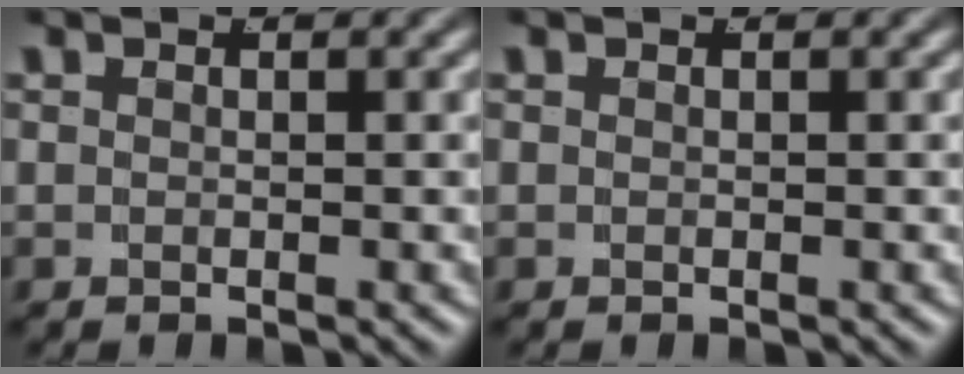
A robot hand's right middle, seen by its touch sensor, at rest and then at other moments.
{"total": 0.0}